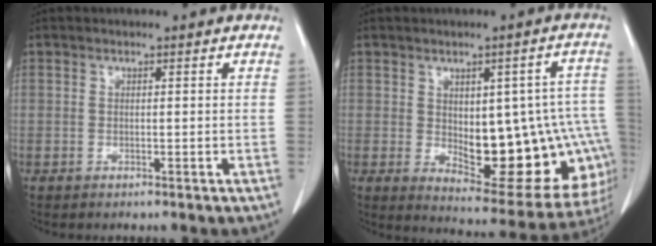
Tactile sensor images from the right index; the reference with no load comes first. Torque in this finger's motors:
{"motor_torque": [1.82, -0.14, 0.32, 0.06]}